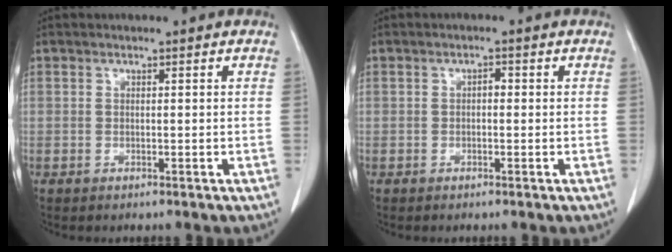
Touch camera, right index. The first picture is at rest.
{"total": 1.1, "force": [0.1, 0.6, 1.0], "torque": [-0.012, 0.004, 0.000]}